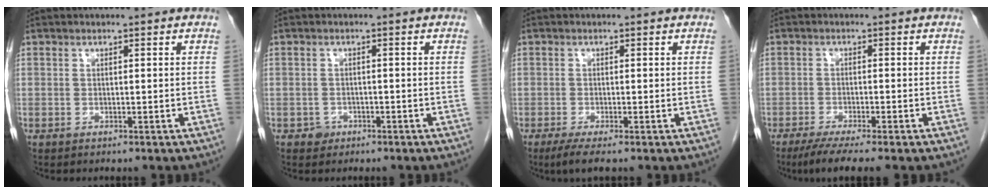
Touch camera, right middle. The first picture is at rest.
{"total": 1.5, "force": [-0.9, 1.2, 0.2], "torque": [0.000, 0.006, -0.012]}
{"total": 2.9, "force": [-1.9, 0.2, 2.2], "torque": [-0.043, -0.010, -0.037]}
{"total": 7.0, "force": [-5.3, 0.2, 4.5], "torque": [-0.067, -0.017, -0.081]}